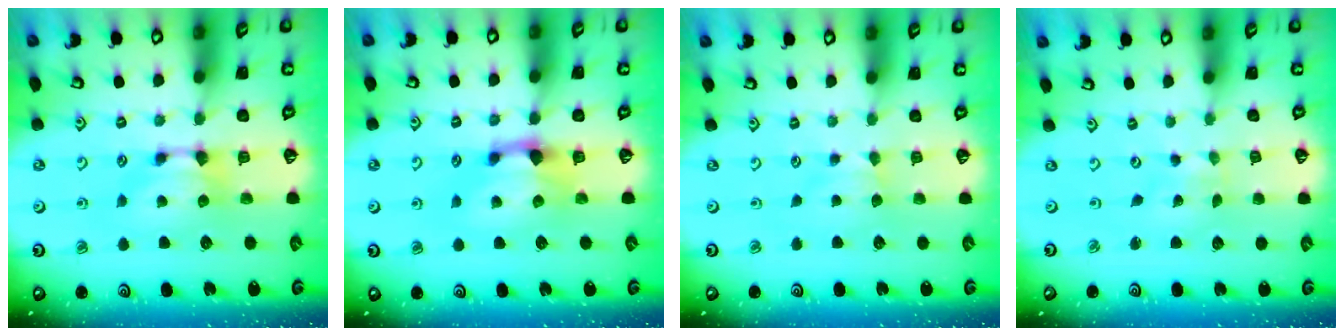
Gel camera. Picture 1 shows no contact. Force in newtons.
{"total": 1.6, "press": 1.0, "slide": 1.3}
{"total": 1.7, "press": 1.6, "slide": 0.5}
{"total": 5.8, "press": 5.8, "slide": 0.5}